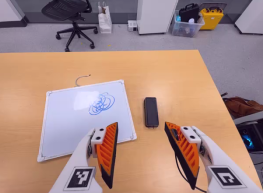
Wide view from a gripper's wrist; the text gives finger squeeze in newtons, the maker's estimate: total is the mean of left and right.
{"total": 0.0}